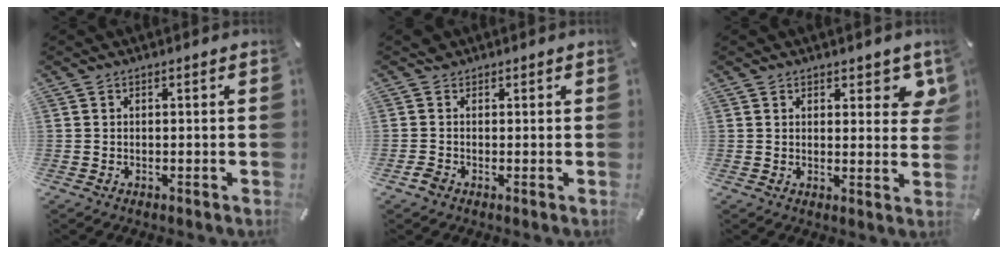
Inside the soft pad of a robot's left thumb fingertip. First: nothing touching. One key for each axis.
{"total": 2.6, "fx": 0.5, "fy": 2.5, "fz": 0.3, "tx": -0.006, "ty": 0.007, "tz": 0.010}
{"total": 5.4, "fx": 3.5, "fy": 2.9, "fz": 2.8, "tx": -0.015, "ty": -0.020, "tz": 0.056}